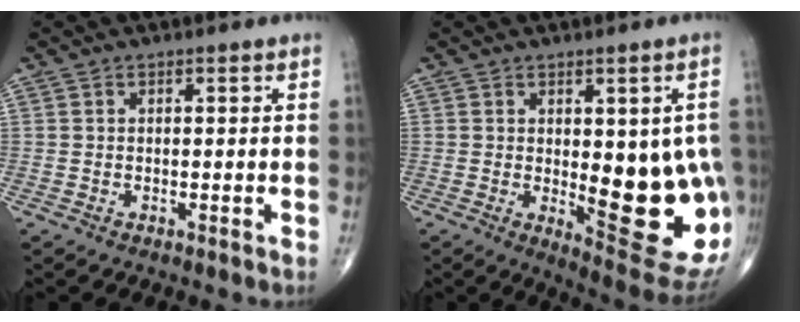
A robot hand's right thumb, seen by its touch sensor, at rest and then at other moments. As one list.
[{"total": 18.0, "force": [-1.6, 6.9, 16.5], "torque": [-0.175, -0.023, 0.004]}]